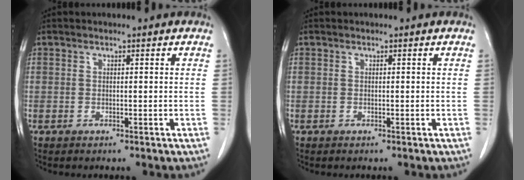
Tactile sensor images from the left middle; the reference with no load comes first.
{"total": 0.0}